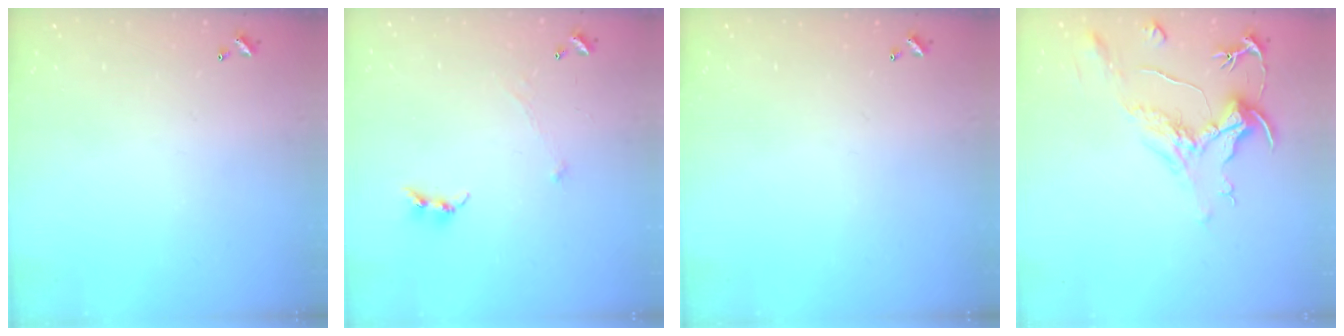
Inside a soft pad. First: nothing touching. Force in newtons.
{"total": 0.6, "press": 0.4, "slide": 0.4}
{"total": 0.0}
{"total": 2.1, "press": 1.7, "slide": 1.3}